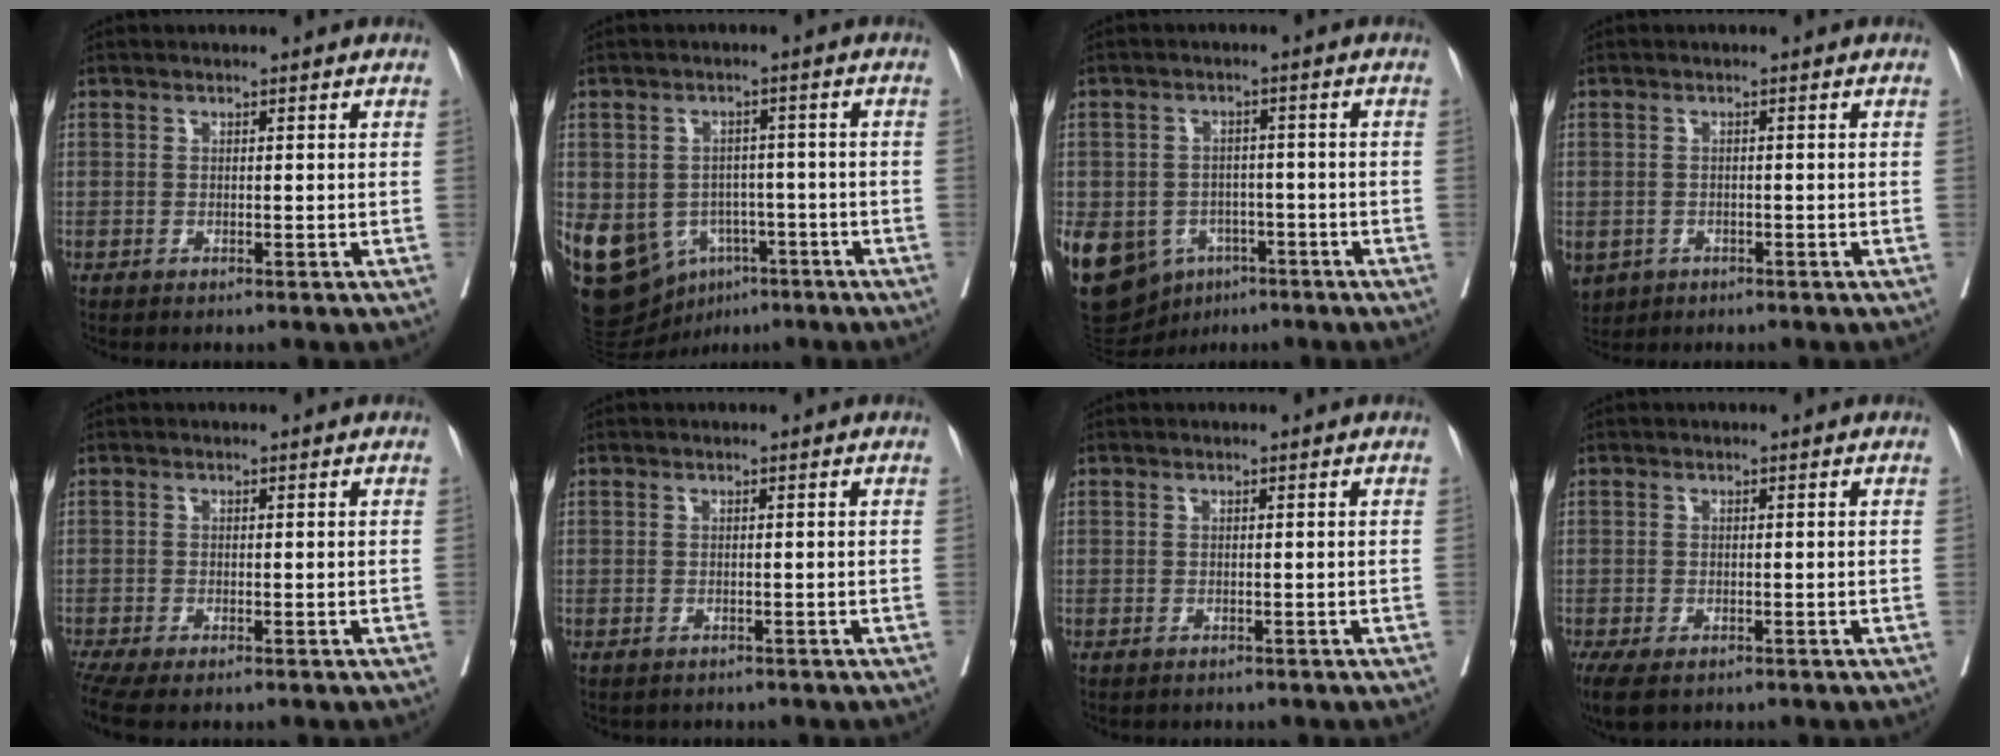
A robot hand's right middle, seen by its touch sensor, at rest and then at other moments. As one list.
[{"total": 14.8, "force": [-6.4, 11.2, 7.4], "torque": [-0.158, 0.014, -0.085]}, {"total": 21.0, "force": [-8.9, 16.5, 9.4], "torque": [-0.271, -0.002, -0.119]}, {"total": 6.4, "force": [-3.0, 5.2, 2.2], "torque": [-0.061, -0.001, -0.040]}, {"total": 3.7, "force": [-2.8, 0.8, 2.3], "torque": [-0.048, -0.008, -0.055]}, {"total": 0.8, "force": [-0.6, 0.5, 0.0], "torque": [-0.012, 0.000, -0.008]}, {"total": 0.0}, {"total": 5.5, "force": [-3.5, 2.7, 3.3], "torque": [-0.068, -0.016, -0.057]}]